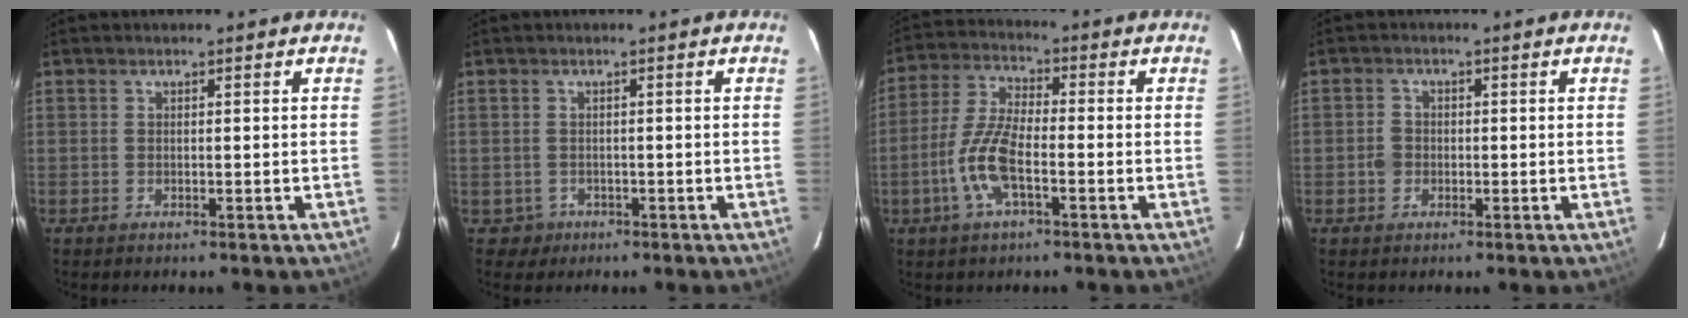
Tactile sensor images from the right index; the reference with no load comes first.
{"total": 2.3, "force": [-0.8, 2.2, 0.2], "torque": [-0.007, 0.003, -0.005]}
{"total": 9.8, "force": [-3.4, 3.2, 8.6], "torque": [-0.187, 0.002, -0.070]}
{"total": 2.5, "force": [-0.7, 2.3, 0.7], "torque": [-0.015, 0.006, -0.014]}